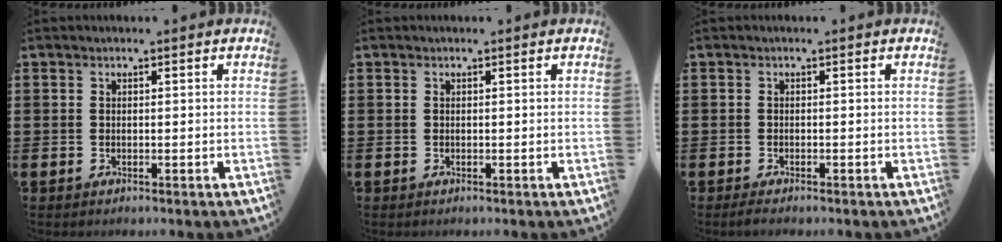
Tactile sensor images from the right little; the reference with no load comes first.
{"total": 0.0}
{"total": 0.8, "force": [-0.5, 0.1, 0.6], "torque": [-0.011, -0.002, -0.010]}